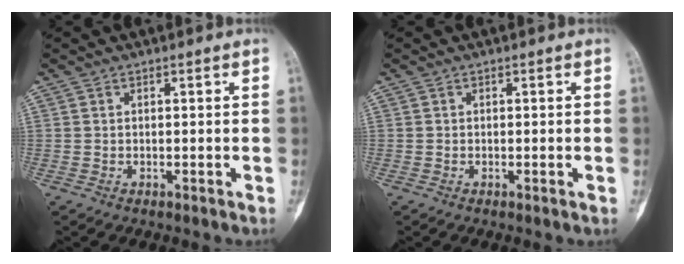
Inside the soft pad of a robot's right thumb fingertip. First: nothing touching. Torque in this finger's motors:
{"motor_torque": [0.16, 0.01, 0.05, -0.20, 0.04]}